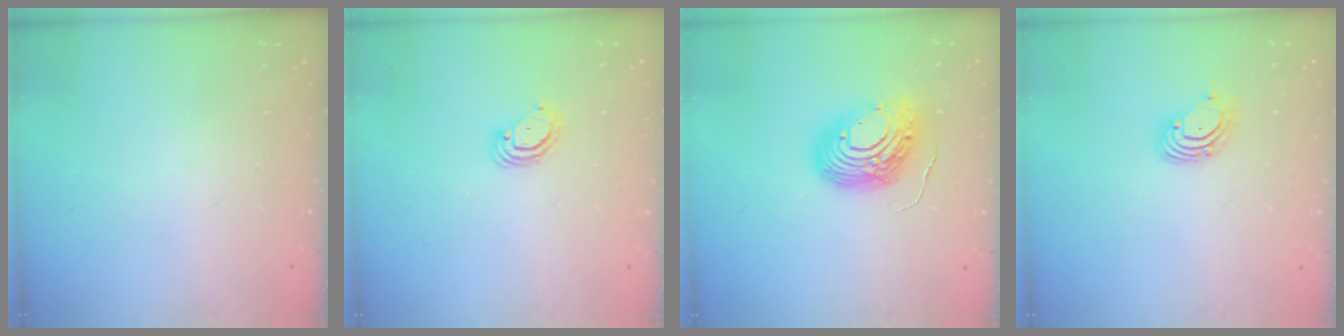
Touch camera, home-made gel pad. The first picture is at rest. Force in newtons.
{"total": 3.8, "press": 3.8, "slide": 0.3}
{"total": 15.0, "press": 14.9, "slide": 1.9}
{"total": 2.7, "press": 2.7, "slide": 0.3}